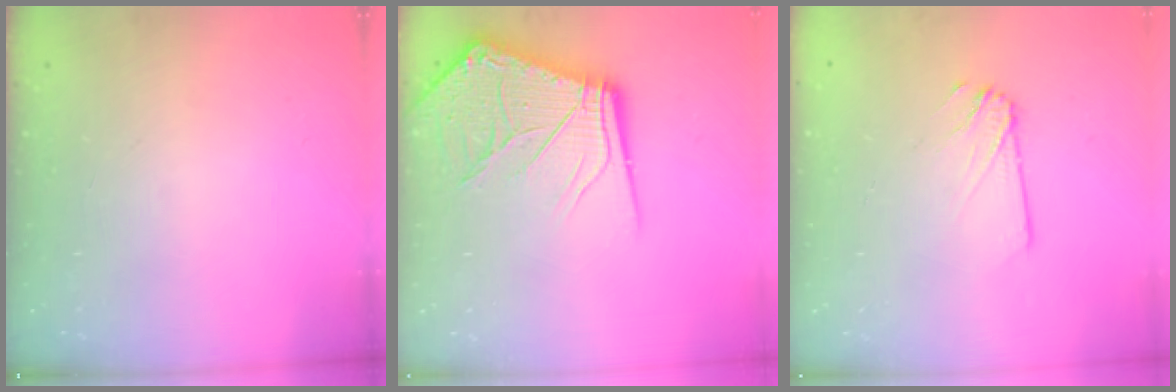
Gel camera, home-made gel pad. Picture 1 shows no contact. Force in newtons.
{"total": 16.4, "press": 16.2, "slide": 2.0}
{"total": 2.2, "press": 2.2, "slide": 0.1}